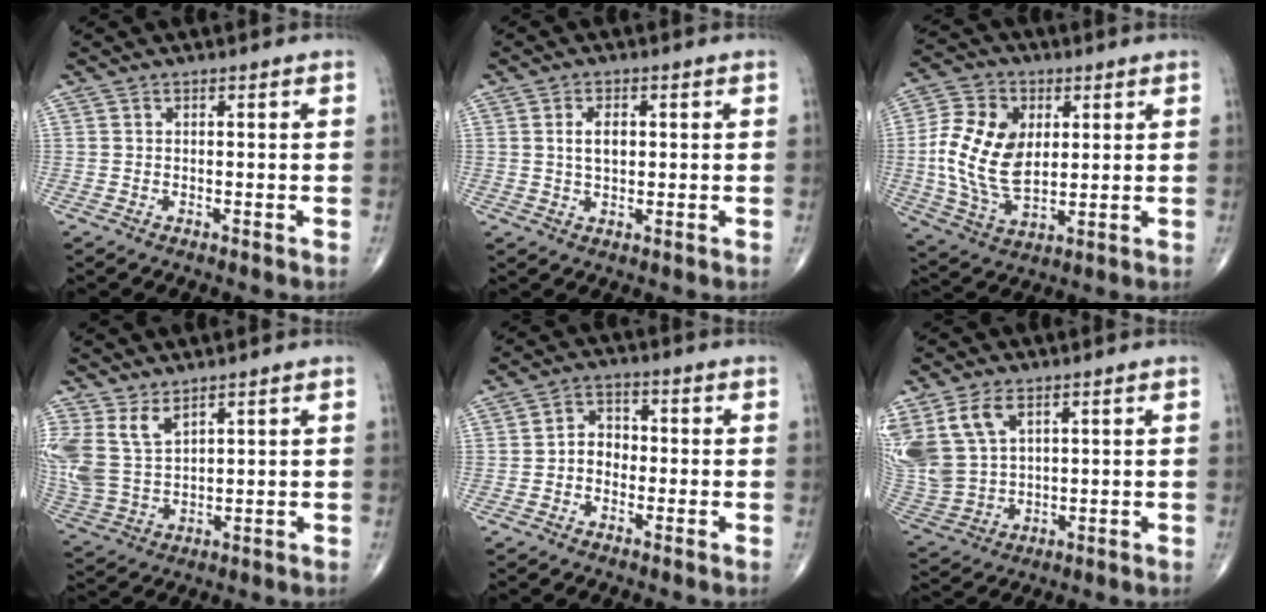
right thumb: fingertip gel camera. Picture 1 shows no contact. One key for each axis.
{"total": 4.1, "fx": 0.8, "fy": 2.4, "fz": 3.2, "tx": -0.054, "ty": -0.001, "tz": 0.015}
{"total": 15.8, "fx": 1.8, "fy": 10.2, "fz": 12.0, "tx": -0.220, "ty": -0.006, "tz": 0.037}
{"total": 8.9, "fx": 5.1, "fy": 4.6, "fz": 5.7, "tx": -0.122, "ty": -0.020, "tz": 0.121}
{"total": 4.7, "fx": -0.8, "fy": 3.9, "fz": 2.6, "tx": -0.023, "ty": 0.022, "tz": -0.023}
{"total": 15.3, "fx": 6.8, "fy": 9.9, "fz": 9.5, "tx": -0.220, "ty": -0.010, "tz": 0.150}